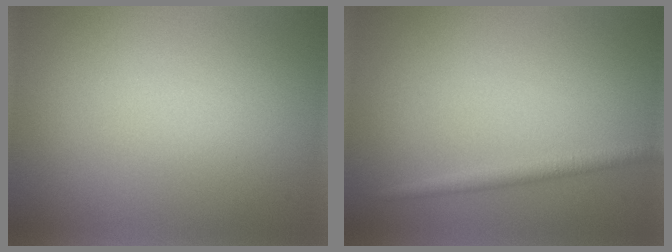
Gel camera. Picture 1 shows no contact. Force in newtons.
{"total": 1.5, "press": 1.5, "slide": 0.1}